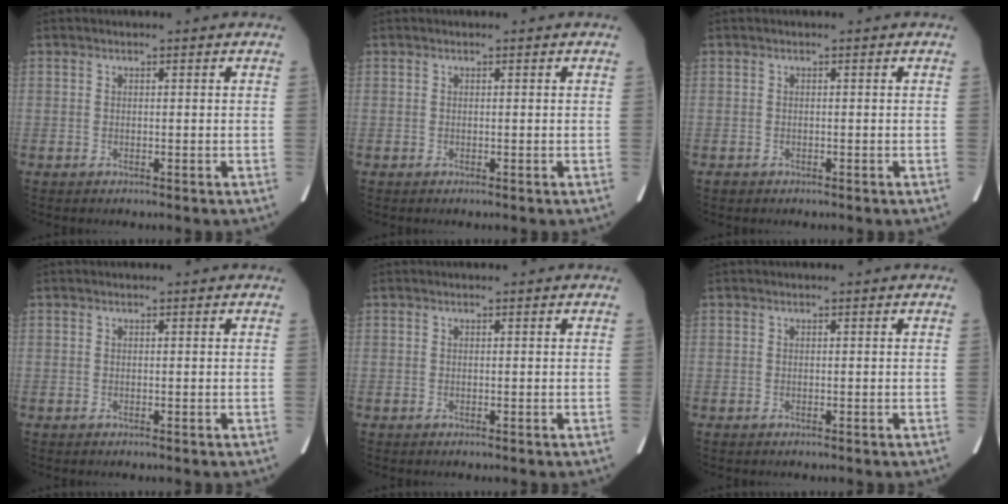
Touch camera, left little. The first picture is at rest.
{"total": 0.0}
{"total": 0.5, "force": [-0.4, 0.3, 0.1], "torque": [-0.007, 0.002, -0.006]}
{"total": 0.0}
{"total": 0.0}
{"total": 0.0}